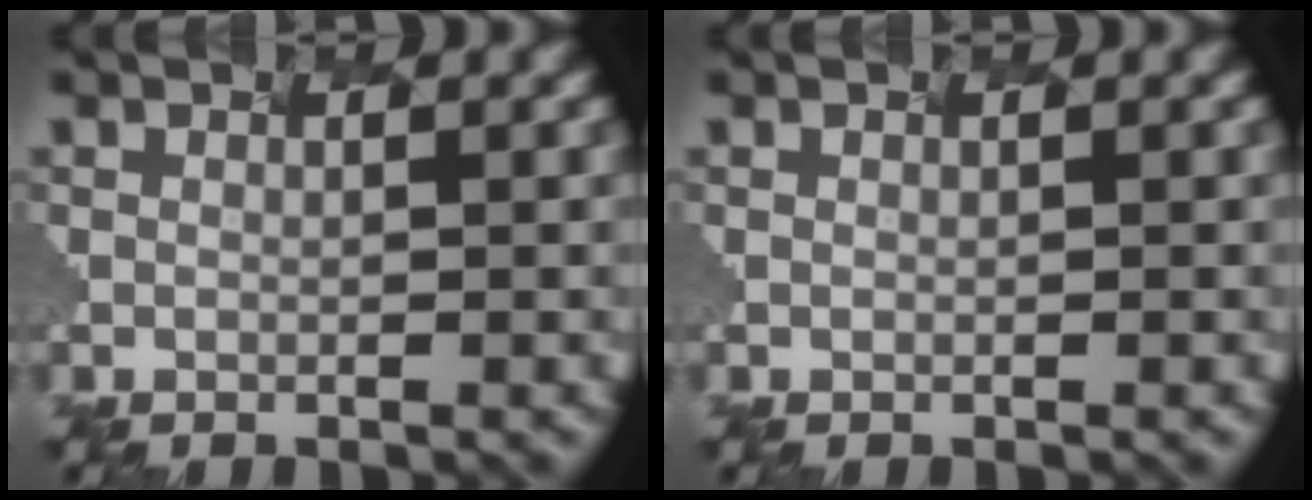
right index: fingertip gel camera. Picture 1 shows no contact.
{"total": 0.0}